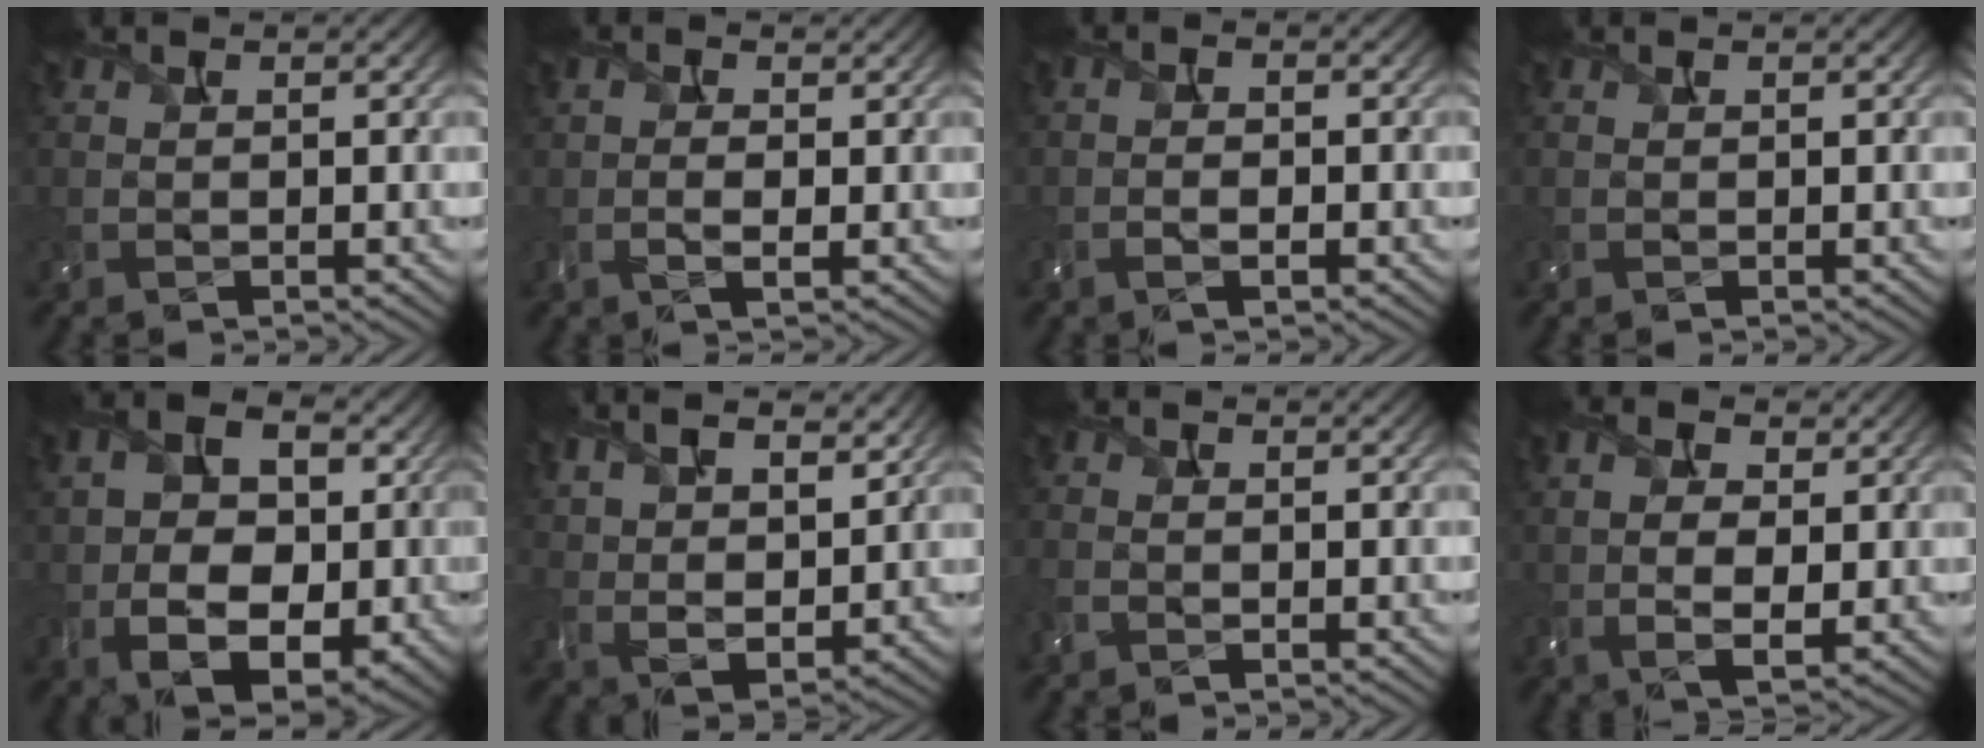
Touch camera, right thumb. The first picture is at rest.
{"total": 2.2, "force": [0.0, 1.1, 1.9], "torque": [-0.039, 0.003, -0.004]}
{"total": 2.3, "force": [-0.8, 1.1, 1.8], "torque": [-0.021, 0.003, -0.023]}
{"total": 0.0}
{"total": 12.3, "force": [0.2, 8.4, 8.9], "torque": [-0.175, -0.004, 0.014]}
{"total": 10.3, "force": [6.6, 4.5, 6.5], "torque": [-0.151, 0.010, 0.119]}
{"total": 1.4, "force": [-0.9, 0.5, 0.8], "torque": [-0.025, -0.003, -0.026]}
{"total": 6.0, "force": [1.6, 3.5, 4.7], "torque": [-0.105, 0.005, 0.023]}